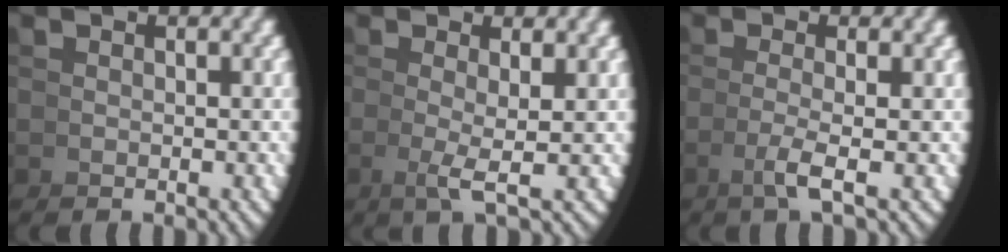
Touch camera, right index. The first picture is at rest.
{"total": 2.2, "force": [0.3, -0.4, 2.1], "torque": [-0.050, -0.013, 0.011]}
{"total": 2.3, "force": [-0.4, -0.9, 2.0], "torque": [-0.042, -0.004, -0.004]}